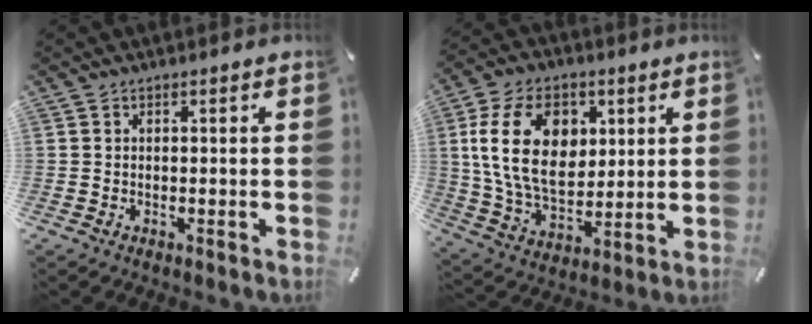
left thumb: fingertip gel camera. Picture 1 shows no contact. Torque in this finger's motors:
{"motor_torque": [0.84, 0.83, 2.32, -0.45, 0.74]}